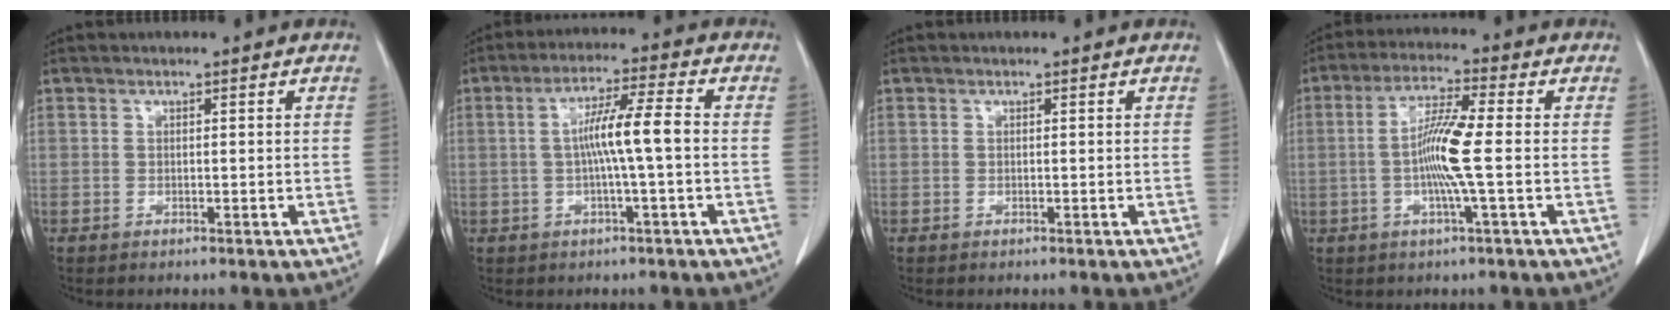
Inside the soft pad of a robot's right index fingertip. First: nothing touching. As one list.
[{"total": 7.2, "force": [-0.4, -0.3, 7.2], "torque": [-0.132, 0.014, -0.008]}, {"total": 0.0}, {"total": 8.4, "force": [-0.8, -0.4, 8.4], "torque": [-0.161, -0.001, -0.022]}]